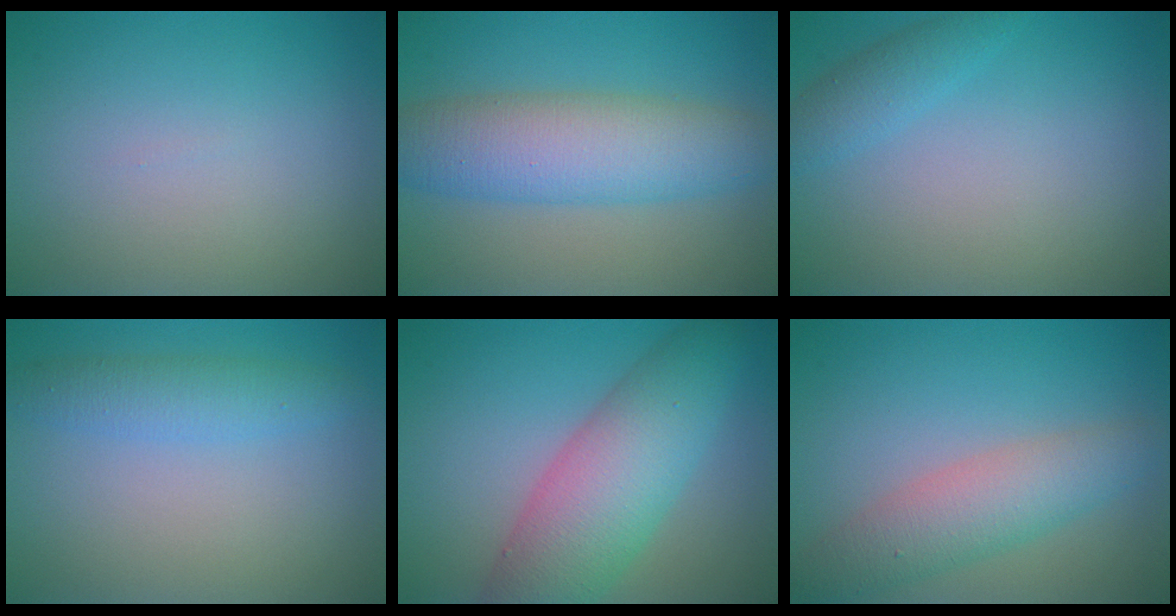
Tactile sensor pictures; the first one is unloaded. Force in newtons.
{"total": 7.2, "press": 7.2, "slide": 0.1}
{"total": 1.9, "press": 1.9, "slide": 0.1}
{"total": 2.8, "press": 2.8, "slide": 0.0}
{"total": 8.4, "press": 8.4, "slide": 0.3}
{"total": 4.6, "press": 4.6, "slide": 0.1}